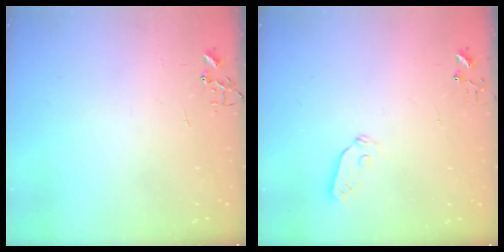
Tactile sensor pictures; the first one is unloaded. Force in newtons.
{"total": 3.8, "press": 3.8, "slide": 0.6}